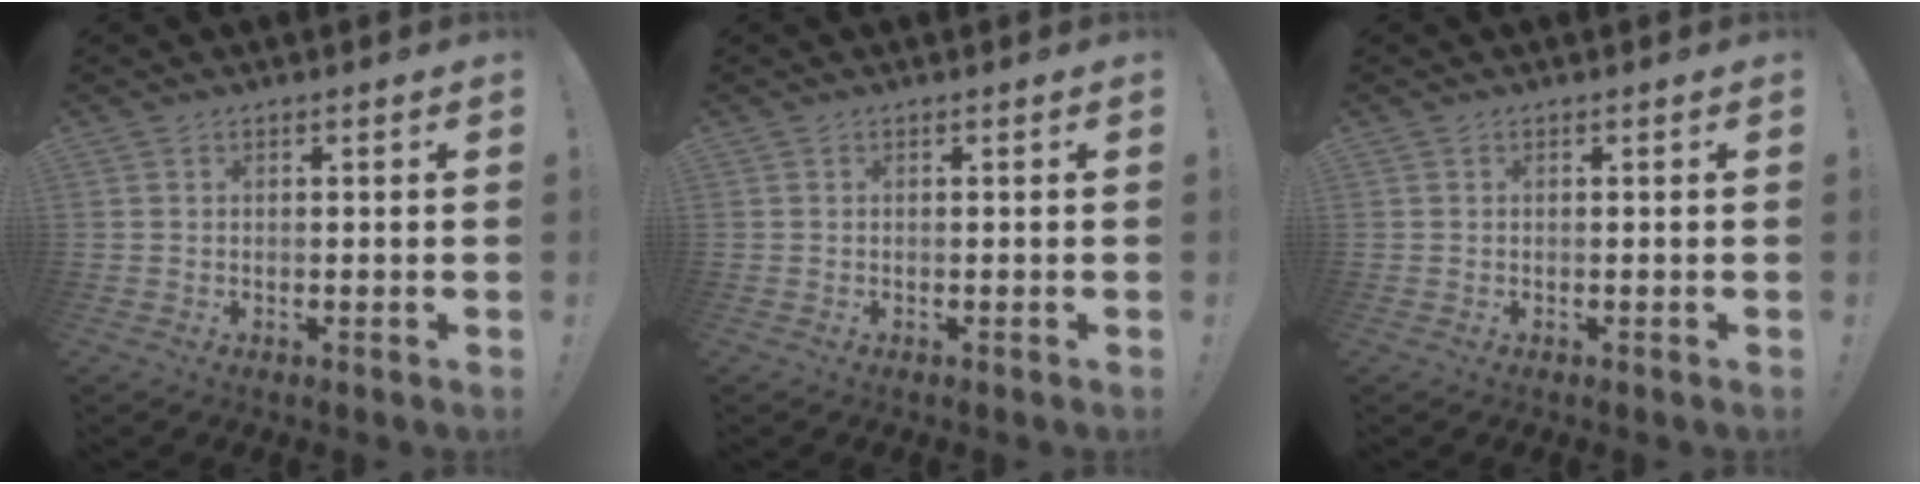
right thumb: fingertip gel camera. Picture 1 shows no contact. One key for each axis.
{"total": 0.0}
{"total": 0.0}